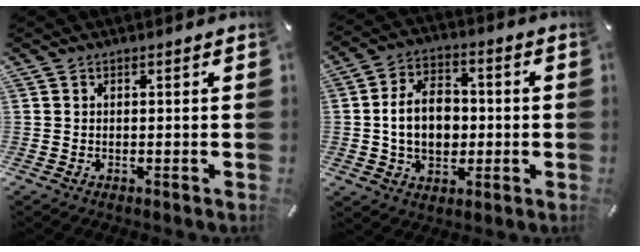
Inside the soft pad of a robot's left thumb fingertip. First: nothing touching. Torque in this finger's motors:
{"motor_torque": [1.11, 2.39, 0.37, -0.03, 0.13]}